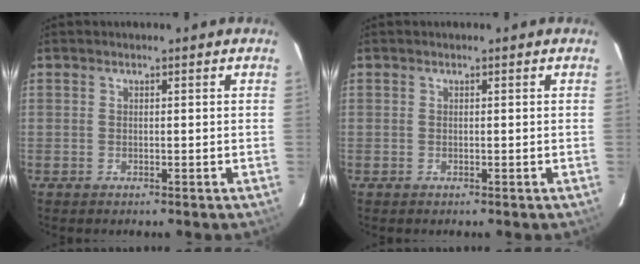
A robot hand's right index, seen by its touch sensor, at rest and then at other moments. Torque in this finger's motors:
{"motor_torque": [0.00, 0.00, 0.02, 0.00]}